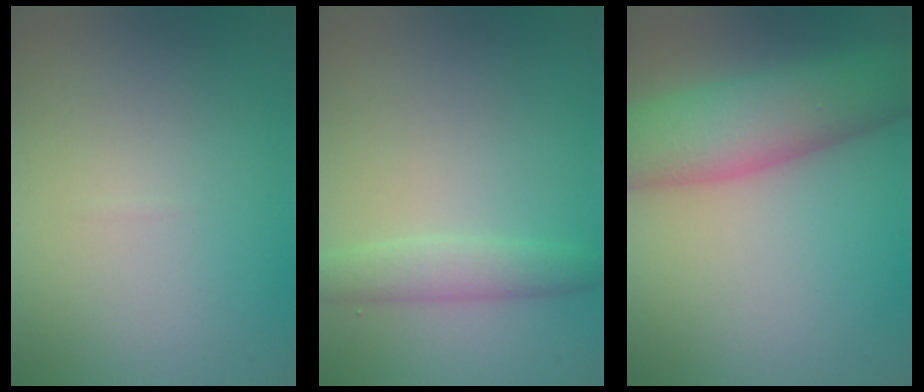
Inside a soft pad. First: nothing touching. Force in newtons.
{"total": 2.4, "press": 2.4, "slide": 0.1}
{"total": 8.0, "press": 8.0, "slide": 0.2}